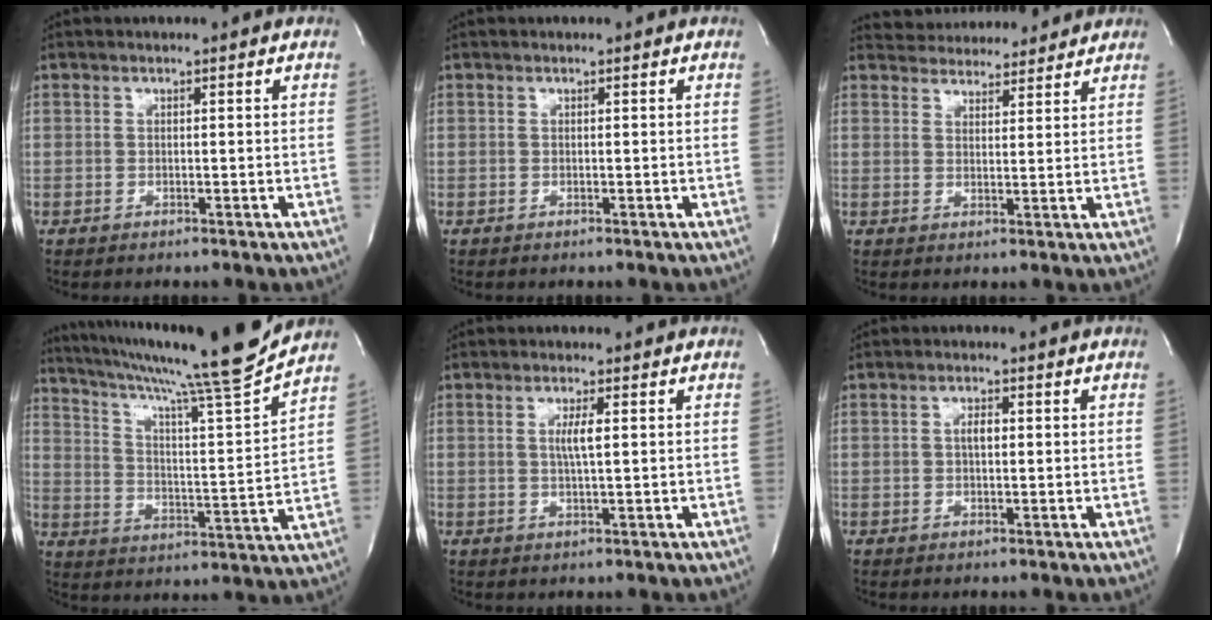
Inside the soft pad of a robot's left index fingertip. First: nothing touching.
{"total": 0.0}
{"total": 9.4, "force": [9.0, 2.4, 1.5], "torque": [-0.020, 0.018, 0.123]}
{"total": 20.1, "force": [17.4, -2.4, 9.7], "torque": [-0.171, -0.033, 0.262]}
{"total": 2.7, "force": [0.5, 0.0, 2.6], "torque": [-0.053, -0.003, 0.010]}
{"total": 1.8, "force": [0.2, 0.7, 1.7], "torque": [-0.033, 0.003, 0.005]}